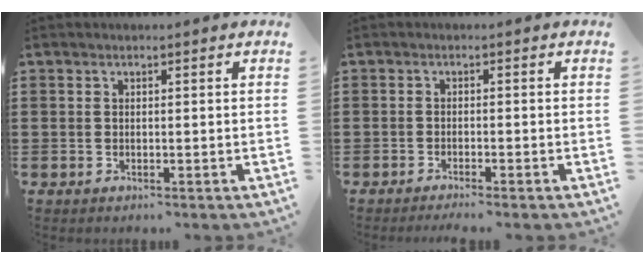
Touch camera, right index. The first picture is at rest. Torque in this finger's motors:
{"motor_torque": [0.33, -0.14, 0.15, 0.03]}